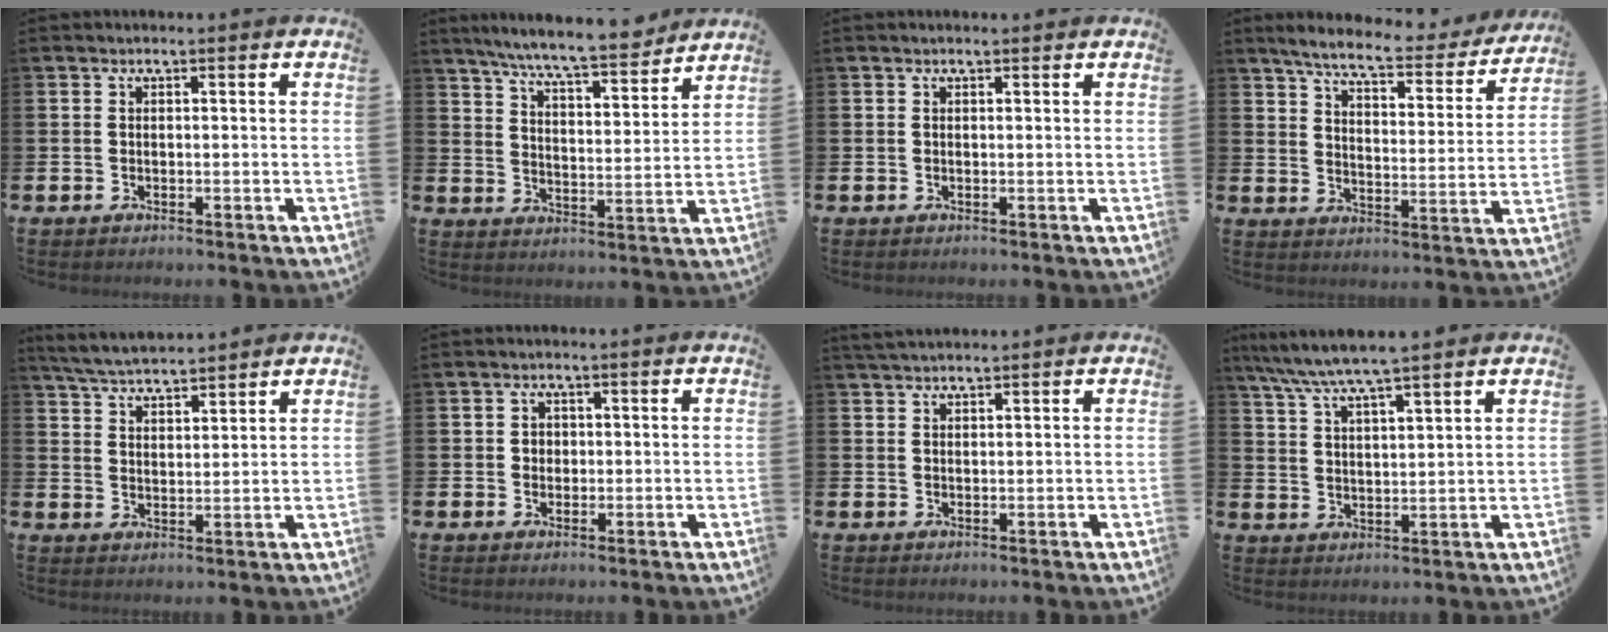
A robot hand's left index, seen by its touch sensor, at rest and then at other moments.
{"total": 8.1, "force": [7.6, 0.1, 2.8], "torque": [-0.077, -0.050, 0.134]}
{"total": 0.0}
{"total": 7.0, "force": [6.2, 1.1, 2.9], "torque": [-0.078, -0.041, 0.101]}
{"total": 5.1, "force": [5.0, 0.4, 0.7], "torque": [-0.035, -0.025, 0.090]}
{"total": 1.7, "force": [0.5, 1.6, 0.4], "torque": [0.005, 0.003, 0.002]}
{"total": 2.2, "force": [2.1, 0.4, 0.5], "torque": [-0.013, 0.000, 0.038]}
{"total": 6.5, "force": [6.0, 0.0, 2.6], "torque": [-0.074, -0.023, 0.107]}